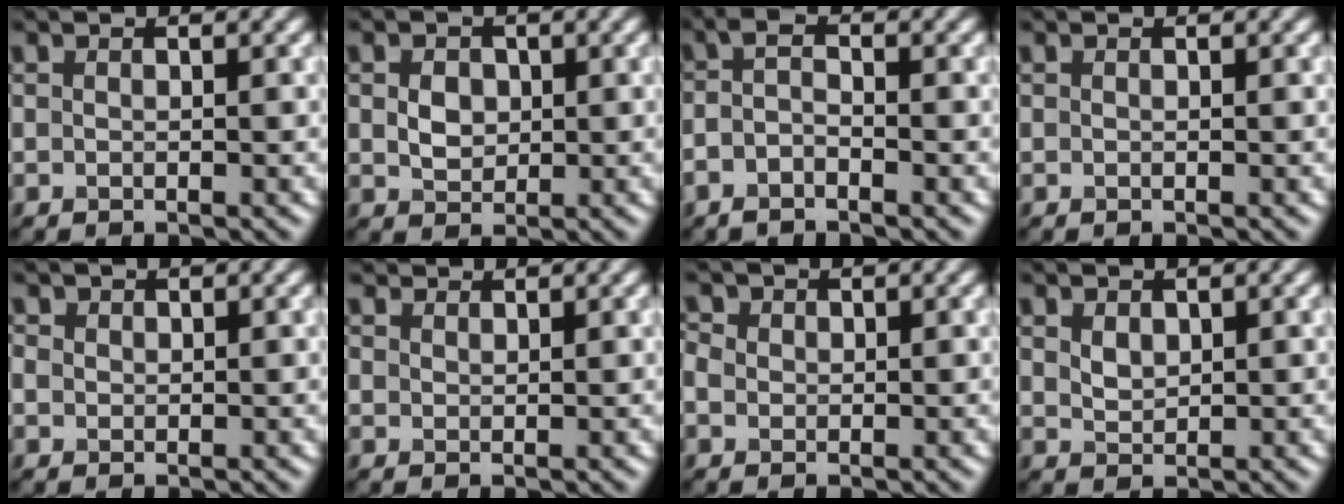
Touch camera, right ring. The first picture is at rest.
{"total": 2.2, "force": [0.3, 1.7, 1.2], "torque": [-0.026, -0.001, 0.006]}
{"total": 1.9, "force": [-0.9, 0.6, 1.6], "torque": [-0.032, -0.001, -0.023]}
{"total": 0.0}
{"total": 1.3, "force": [0.5, 1.1, 0.3], "torque": [-0.006, 0.004, 0.004]}
{"total": 1.7, "force": [1.4, 0.9, 0.3], "torque": [-0.013, -0.001, 0.030]}
{"total": 2.3, "force": [0.6, 2.0, 0.9], "torque": [-0.019, 0.016, 0.000]}
{"total": 1.4, "force": [0.7, 0.9, 0.8], "torque": [-0.017, -0.001, 0.019]}